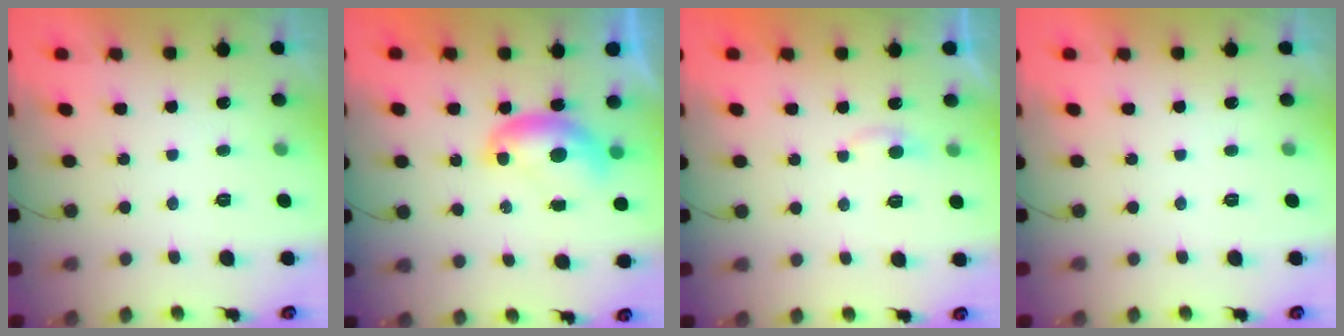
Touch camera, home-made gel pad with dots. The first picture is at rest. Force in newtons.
{"total": 7.0, "press": 7.0, "slide": 0.3}
{"total": 2.8, "press": 2.8, "slide": 0.2}
{"total": 0.0}